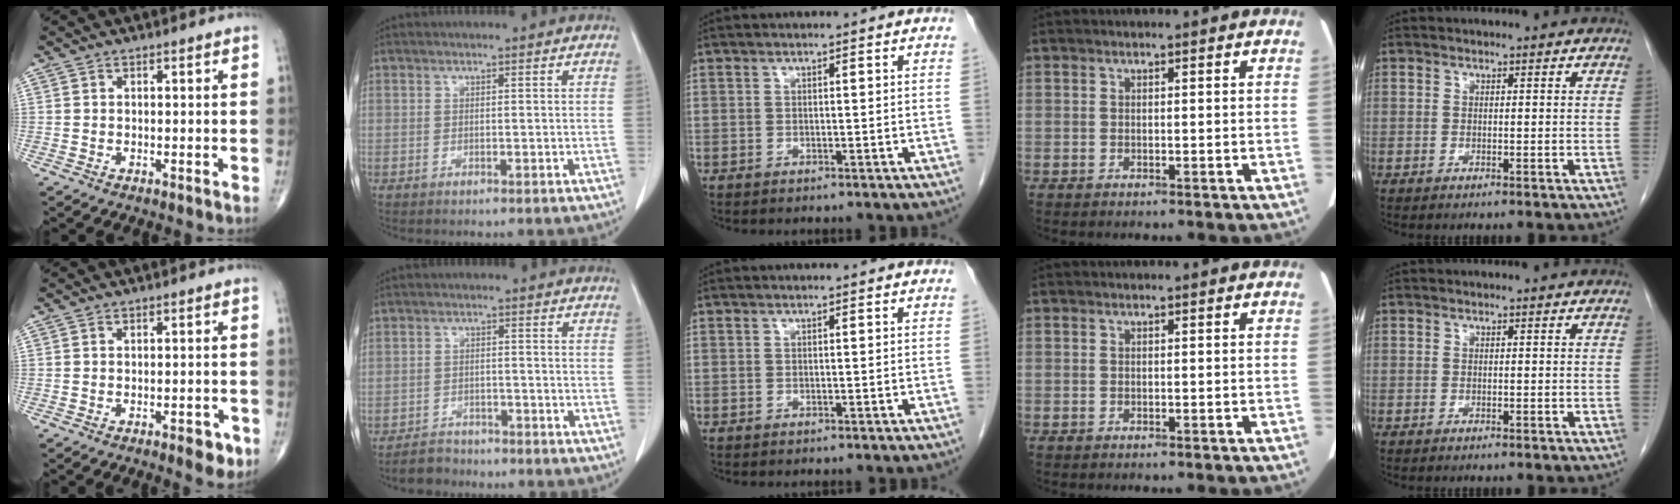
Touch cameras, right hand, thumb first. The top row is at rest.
{"thumb": {"total": 3.9, "force": [-2.0, 1.5, 3.0], "torque": [-0.030, 0.003, -0.023]}, "index": {"total": 3.3, "force": [-3.0, 1.6, -0.3], "torque": [-0.002, 0.002, -0.049]}}